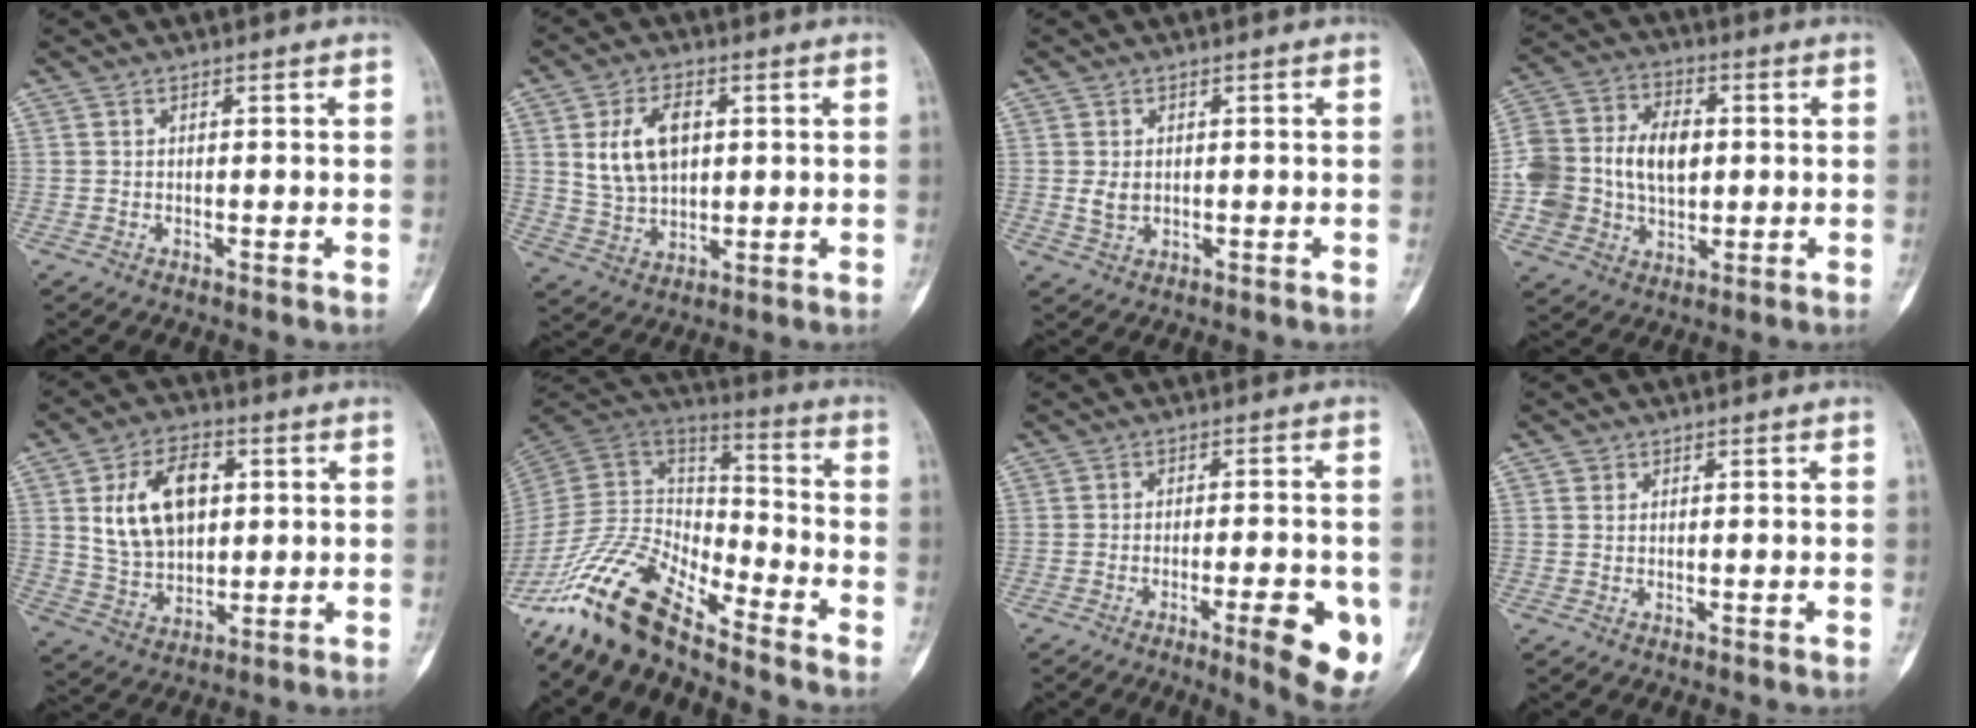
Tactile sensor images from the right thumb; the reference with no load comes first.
{"total": 10.2, "force": [2.5, 6.5, 7.4], "torque": [-0.119, -0.006, 0.055]}
{"total": 2.6, "force": [0.2, 1.9, 1.7], "torque": [-0.026, -0.004, 0.009]}
{"total": 17.2, "force": [0.0, 12.5, 11.9], "torque": [-0.222, 0.024, 0.007]}
{"total": 14.5, "force": [3.5, 9.5, 10.4], "torque": [-0.152, -0.005, 0.068]}
{"total": 15.8, "force": [-12.9, 5.4, 7.4], "torque": [-0.129, 0.091, -0.256]}
{"total": 10.4, "force": [-3.8, 2.4, 9.3], "torque": [-0.114, -0.001, -0.047]}
{"total": 0.7, "force": [0.3, 0.6, 0.1], "torque": [0.002, 0.001, 0.004]}